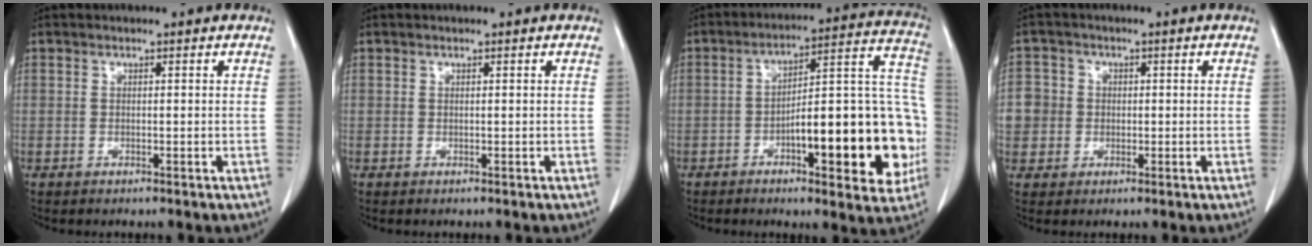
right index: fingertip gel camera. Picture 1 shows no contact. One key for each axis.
{"total": 0.0}
{"total": 20.2, "fx": -5.4, "fy": 5.1, "fz": 18.8, "tx": -0.196, "ty": 0.040, "tz": -0.064}
{"total": 5.7, "fx": -0.1, "fy": 5.6, "fz": 0.9, "tx": -0.024, "ty": 0.018, "tz": 0.000}